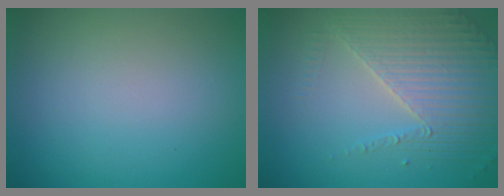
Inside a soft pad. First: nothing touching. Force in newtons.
{"total": 4.0, "press": 3.8, "slide": 1.2}